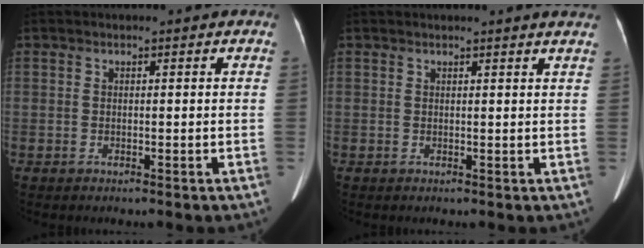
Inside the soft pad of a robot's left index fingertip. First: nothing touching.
{"total": 2.9, "force": [2.6, -0.6, 1.1], "torque": [-0.019, -0.002, 0.020]}